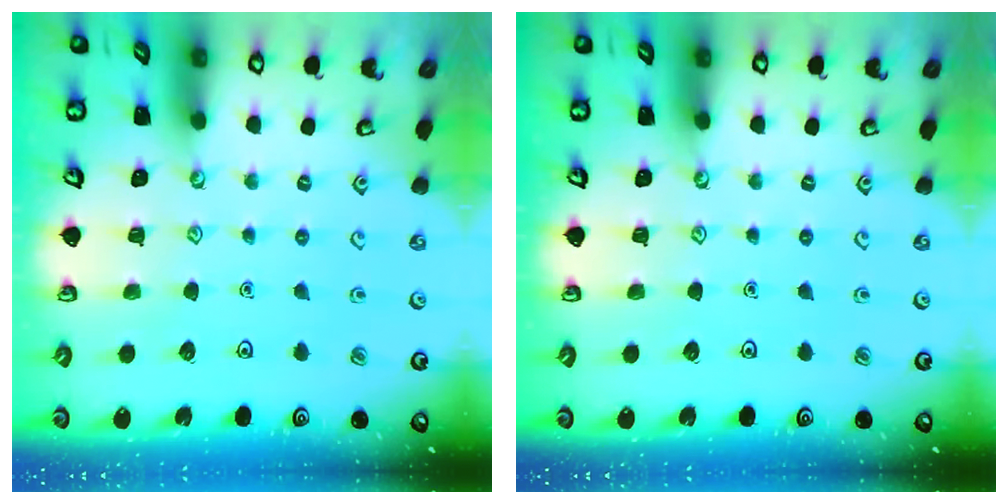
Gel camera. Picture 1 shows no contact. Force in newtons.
{"total": 0.0}